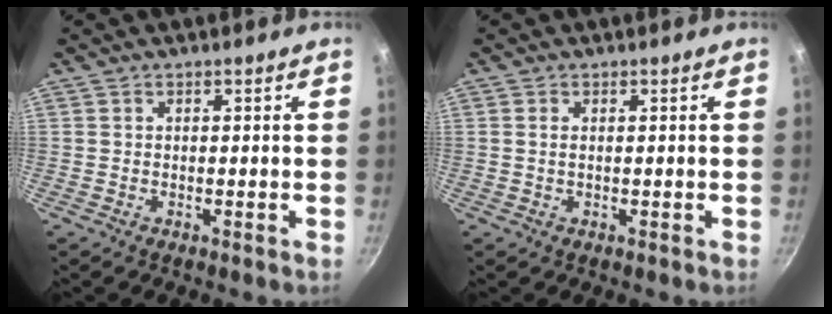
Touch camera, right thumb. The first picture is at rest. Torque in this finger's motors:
{"motor_torque": [-0.05, -0.11, -0.26, 0.04, -0.08]}